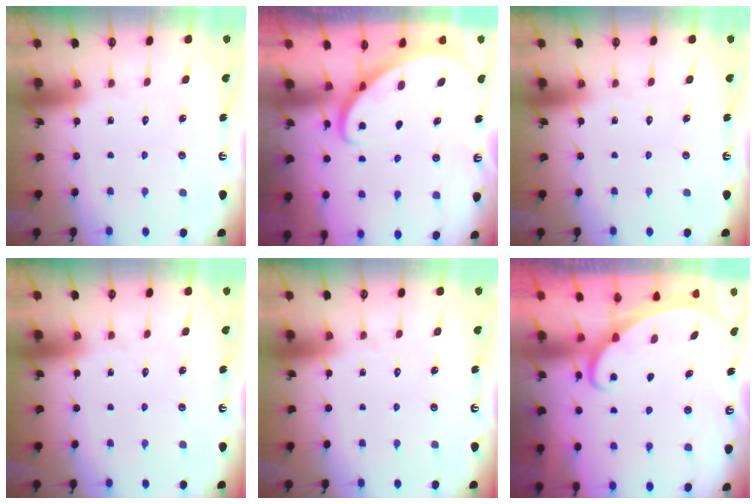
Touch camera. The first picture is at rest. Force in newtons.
{"total": 2.7, "press": 2.7, "slide": 0.2}
{"total": 0.0}
{"total": 0.0}
{"total": 0.0}
{"total": 2.2, "press": 2.2, "slide": 0.3}